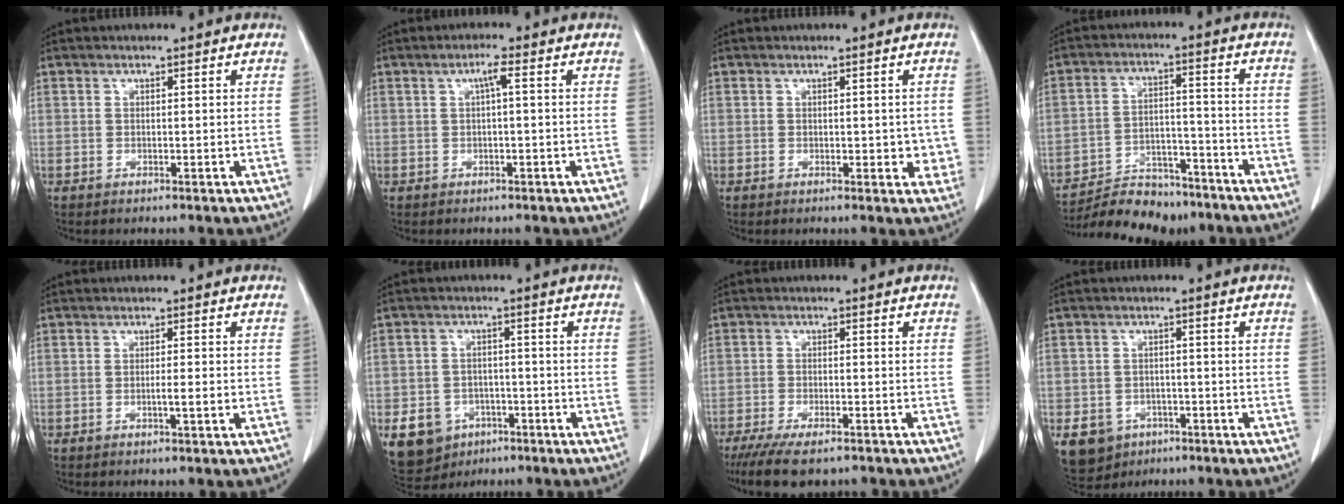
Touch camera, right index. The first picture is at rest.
{"total": 2.5, "force": [0.7, 0.5, 2.4], "torque": [-0.048, 0.008, 0.013]}
{"total": 4.2, "force": [-0.3, 2.5, 3.3], "torque": [-0.039, 0.009, 0.000]}
{"total": 14.7, "force": [-13.2, 5.2, 4.1], "torque": [-0.068, 0.022, -0.200]}
{"total": 2.4, "force": [-0.6, 0.4, 2.3], "torque": [-0.043, 0.000, -0.008]}
{"total": 11.0, "force": [-5.2, 8.9, 3.9], "torque": [-0.089, 0.011, -0.070]}
{"total": 9.9, "force": [-7.4, 3.2, 5.8], "torque": [-0.095, -0.016, -0.116]}
{"total": 10.0, "force": [-5.1, 7.9, 3.2], "torque": [-0.078, 0.009, -0.068]}